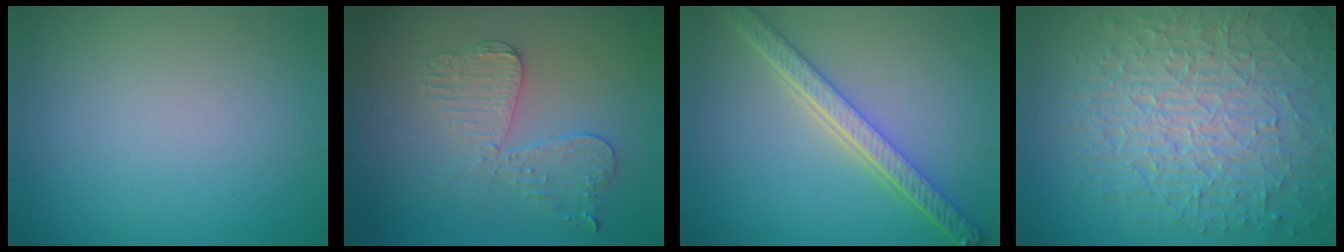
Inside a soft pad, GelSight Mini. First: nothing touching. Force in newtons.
{"total": 4.0, "press": 3.4, "slide": 2.0}
{"total": 5.3, "press": 4.1, "slide": 3.4}
{"total": 10.4, "press": 6.6, "slide": 8.0}